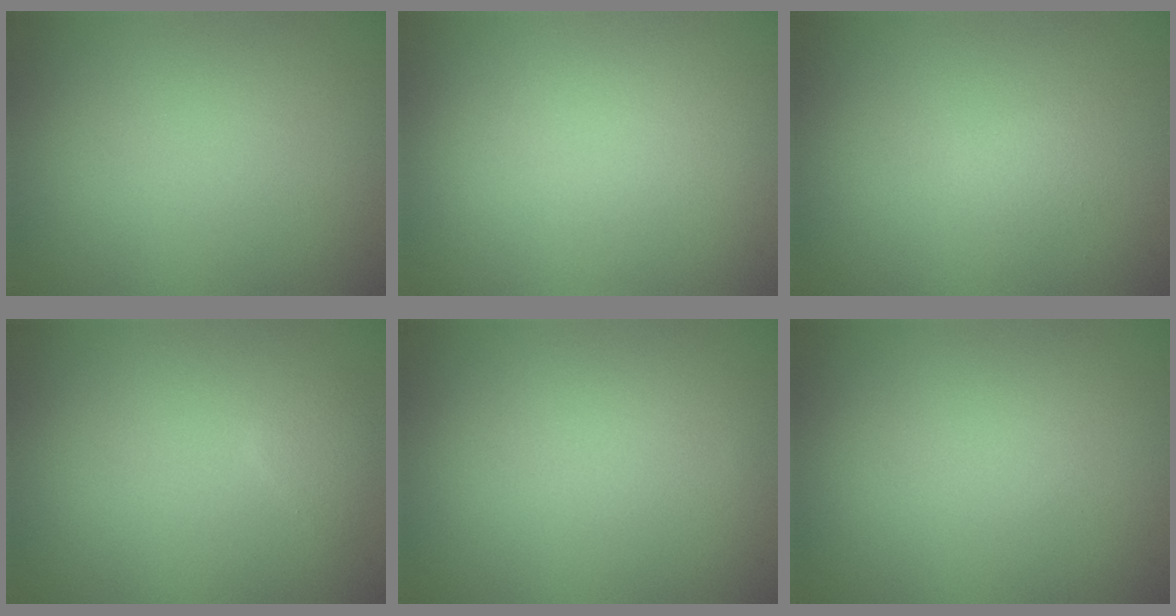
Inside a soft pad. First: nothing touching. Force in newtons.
{"total": 0.0}
{"total": 1.0, "press": 1.0, "slide": 0.1}
{"total": 1.1, "press": 1.1, "slide": 0.0}
{"total": 0.0}
{"total": 0.0}